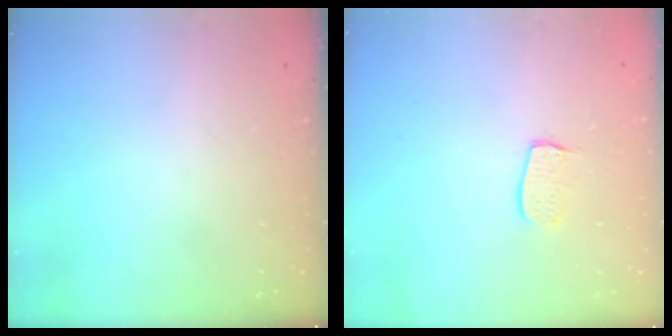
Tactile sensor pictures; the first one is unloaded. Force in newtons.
{"total": 6.4, "press": 6.4, "slide": 0.1}